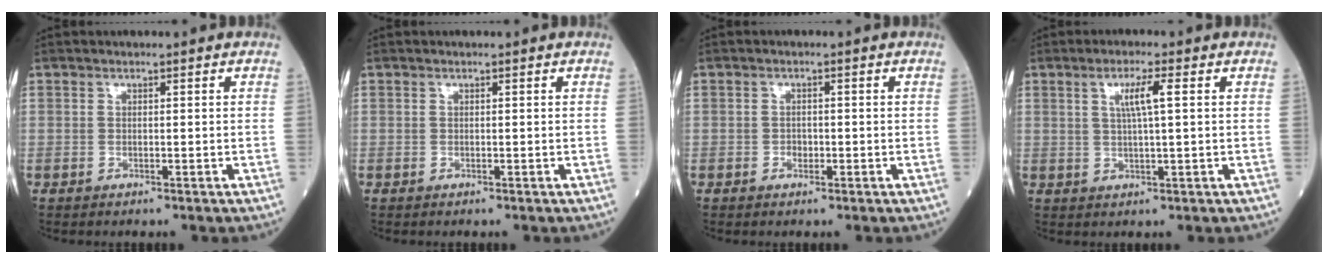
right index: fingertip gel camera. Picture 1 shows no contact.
{"total": 0.0}
{"total": 1.1, "force": [-0.4, 0.9, 0.5], "torque": [-0.003, 0.003, -0.005]}
{"total": 4.1, "force": [1.2, -0.1, 3.9], "torque": [-0.073, 0.002, 0.021]}